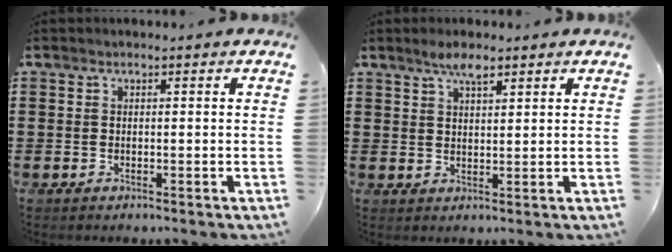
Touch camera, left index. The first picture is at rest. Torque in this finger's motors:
{"motor_torque": [0.28, 0.22, 0.07, 0.01]}